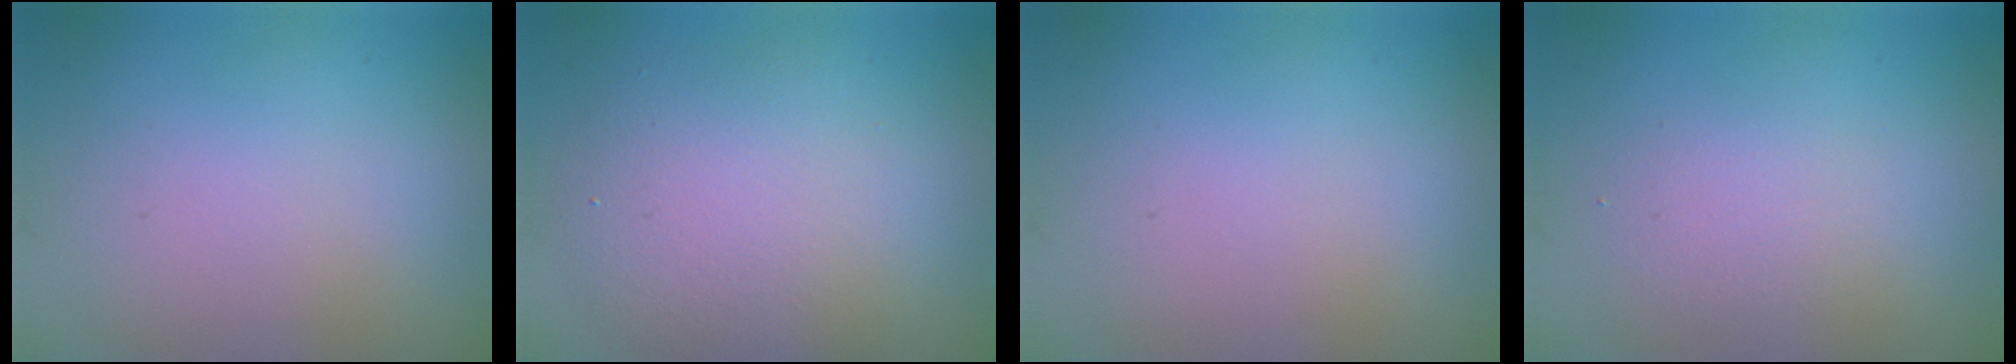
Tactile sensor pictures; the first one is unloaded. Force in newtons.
{"total": 5.7, "press": 5.7, "slide": 0.3}
{"total": 0.0}
{"total": 1.6, "press": 1.6, "slide": 0.1}